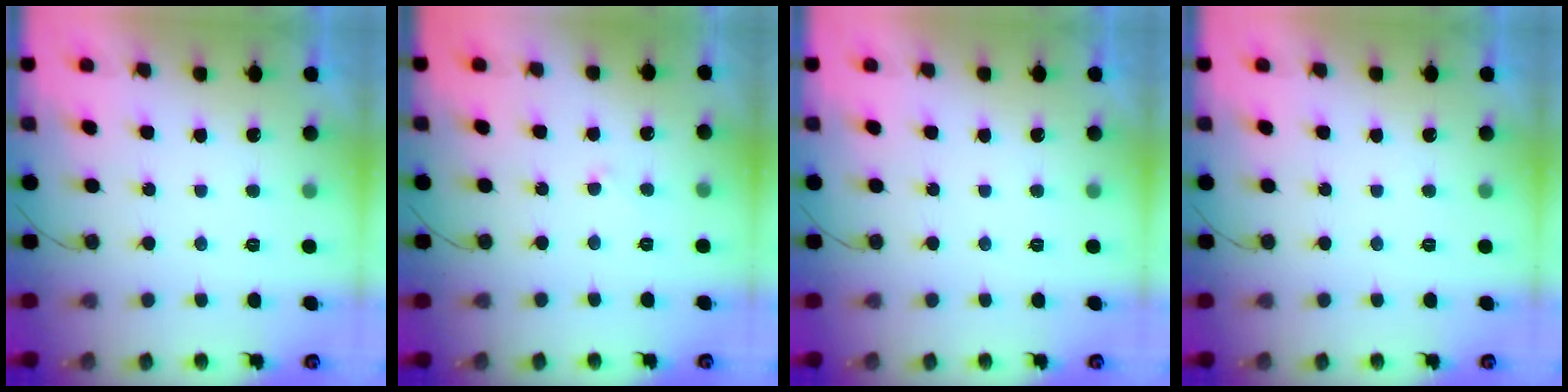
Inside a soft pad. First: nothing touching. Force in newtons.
{"total": 2.9, "press": 2.9, "slide": 0.3}
{"total": 0.0}
{"total": 0.0}